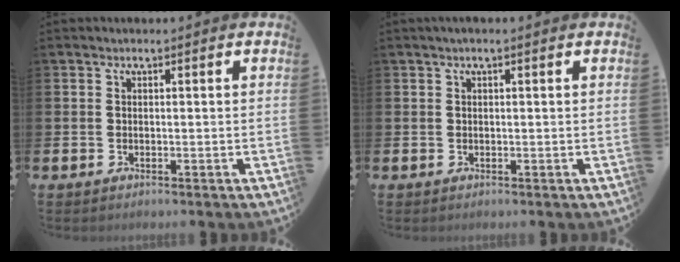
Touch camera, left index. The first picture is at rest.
{"total": 0.7, "force": [0.3, 0.1, 0.6], "torque": [-0.012, 0.004, 0.004]}